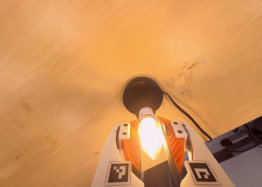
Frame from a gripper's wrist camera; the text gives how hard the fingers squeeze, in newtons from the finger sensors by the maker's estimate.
{"total": 18.1, "left": 18.8, "right": 17.5}